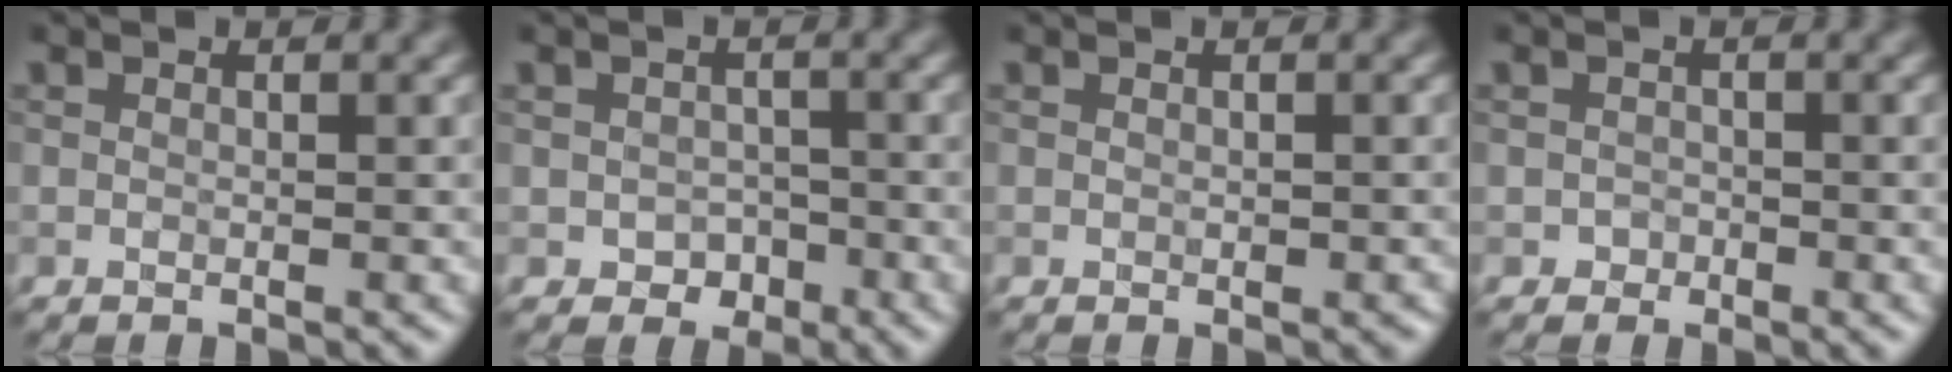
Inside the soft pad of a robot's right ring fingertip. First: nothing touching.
{"total": 1.9, "force": [-0.8, 1.6, 0.4], "torque": [0.006, 0.001, -0.017]}
{"total": 0.5, "force": [-0.1, 0.4, 0.2], "torque": [-0.003, -0.003, -0.002]}
{"total": 0.9, "force": [-0.4, 0.8, -0.2], "torque": [0.016, 0.003, -0.010]}